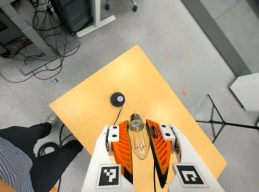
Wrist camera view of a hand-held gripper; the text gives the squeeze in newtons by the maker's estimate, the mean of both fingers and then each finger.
{"total": 23.9, "left": 25.9, "right": 22.0}